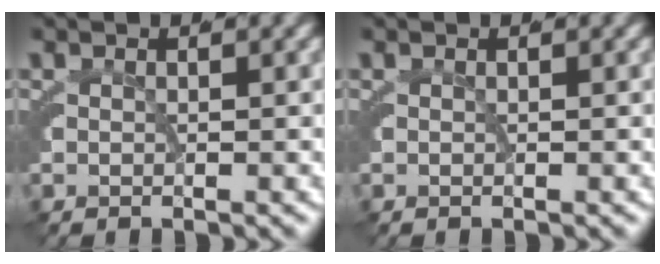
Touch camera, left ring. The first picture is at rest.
{"total": 0.0}